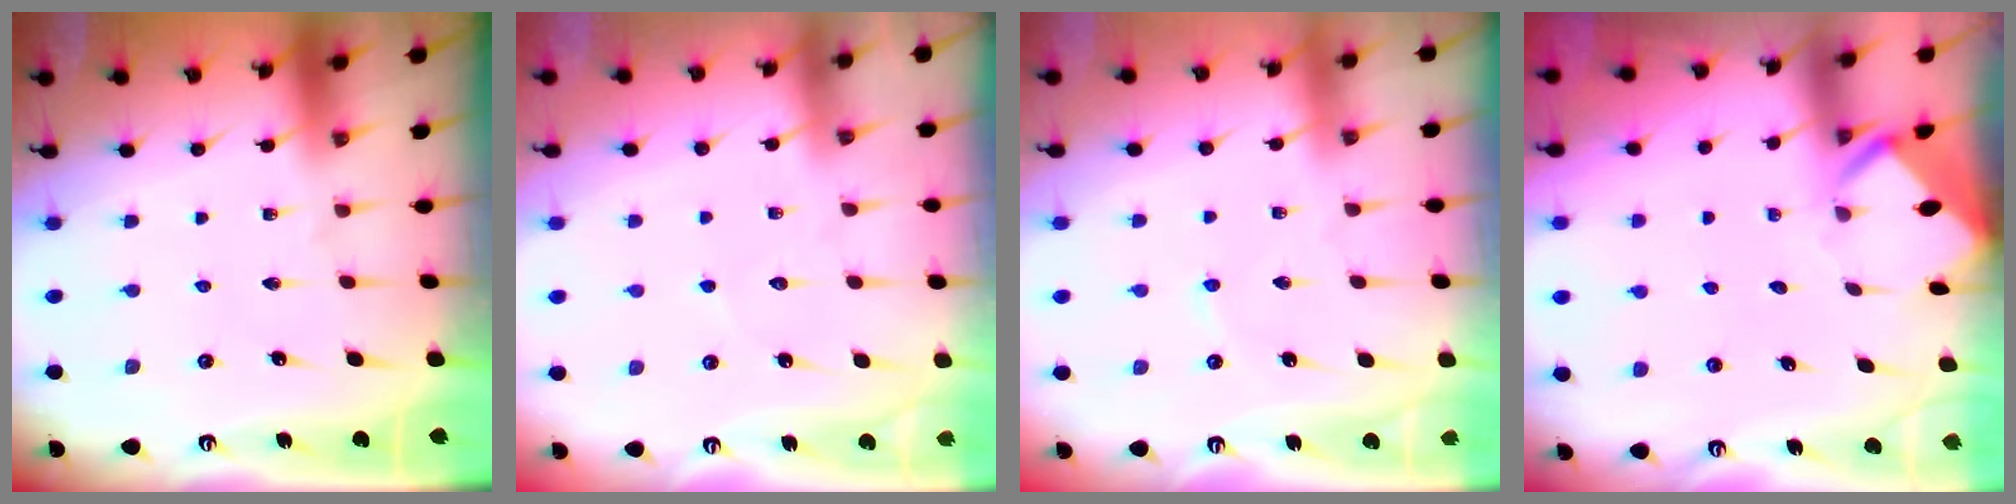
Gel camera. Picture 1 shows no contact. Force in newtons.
{"total": 4.1, "press": 4.1, "slide": 0.5}
{"total": 1.7, "press": 1.7, "slide": 0.3}
{"total": 3.0, "press": 3.0, "slide": 0.1}